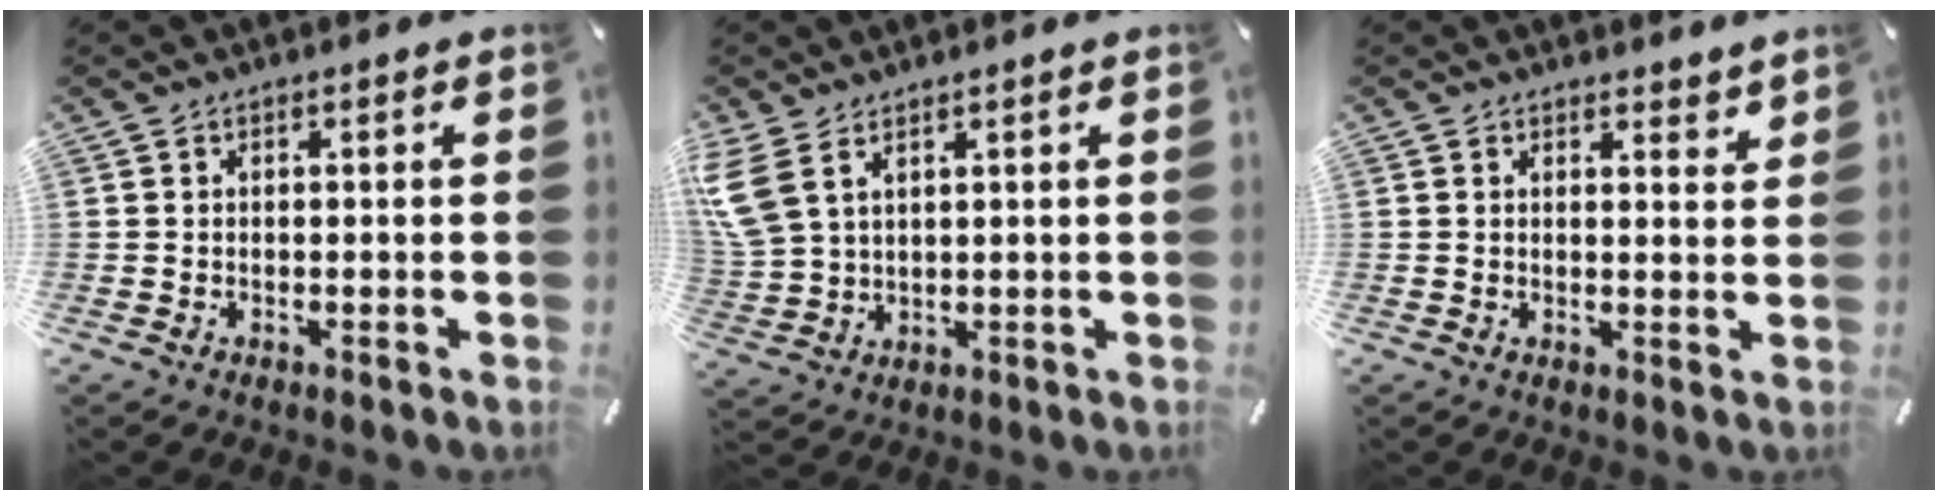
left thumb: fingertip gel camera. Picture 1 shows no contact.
{"total": 6.8, "force": [4.1, 3.9, 3.8], "torque": [-0.104, -0.016, 0.077]}
{"total": 2.6, "force": [2.4, 0.9, 0.3], "torque": [0.006, -0.018, 0.043]}